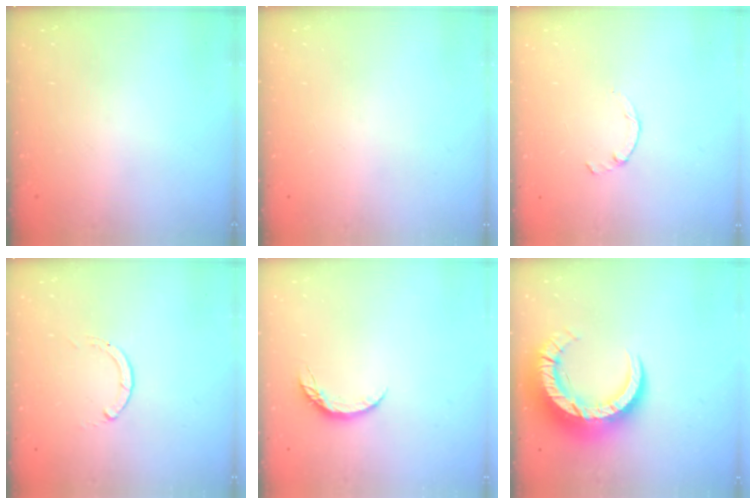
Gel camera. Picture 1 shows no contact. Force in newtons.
{"total": 0.0}
{"total": 1.5, "press": 1.4, "slide": 0.3}
{"total": 0.0}
{"total": 5.3, "press": 5.2, "slide": 0.6}
{"total": 15.2, "press": 15.1, "slide": 1.6}